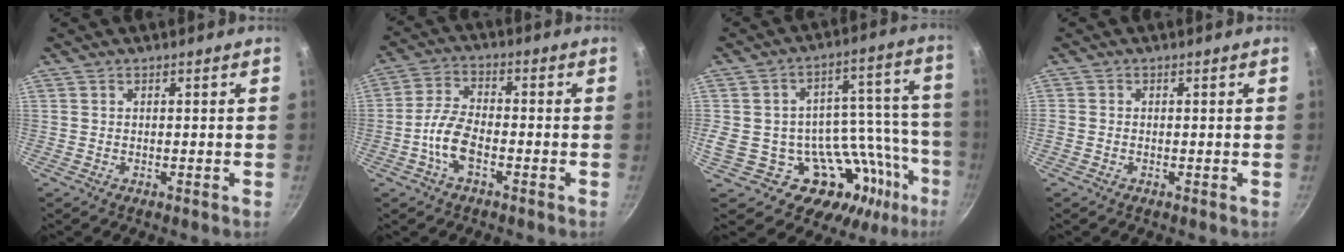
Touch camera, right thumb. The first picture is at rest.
{"total": 7.2, "force": [-2.8, 3.4, 5.7], "torque": [-0.114, 0.027, -0.063]}
{"total": 22.0, "force": [-10.6, 14.3, 12.9], "torque": [-0.084, 0.061, -0.150]}
{"total": 0.7, "force": [-0.4, 0.4, 0.3], "torque": [-0.010, 0.002, -0.009]}